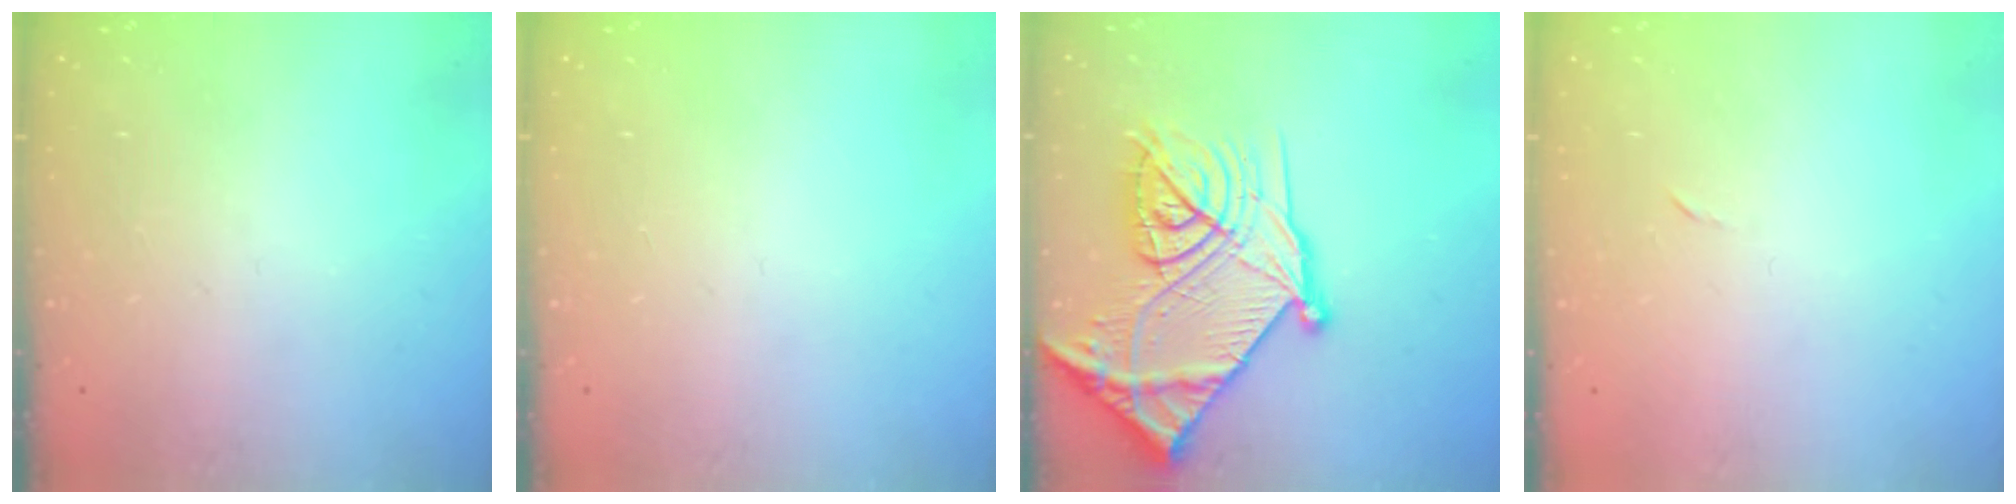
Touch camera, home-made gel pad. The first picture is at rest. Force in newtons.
{"total": 0.0}
{"total": 30.3, "press": 30.1, "slide": 3.2}
{"total": 2.3, "press": 2.3, "slide": 0.4}